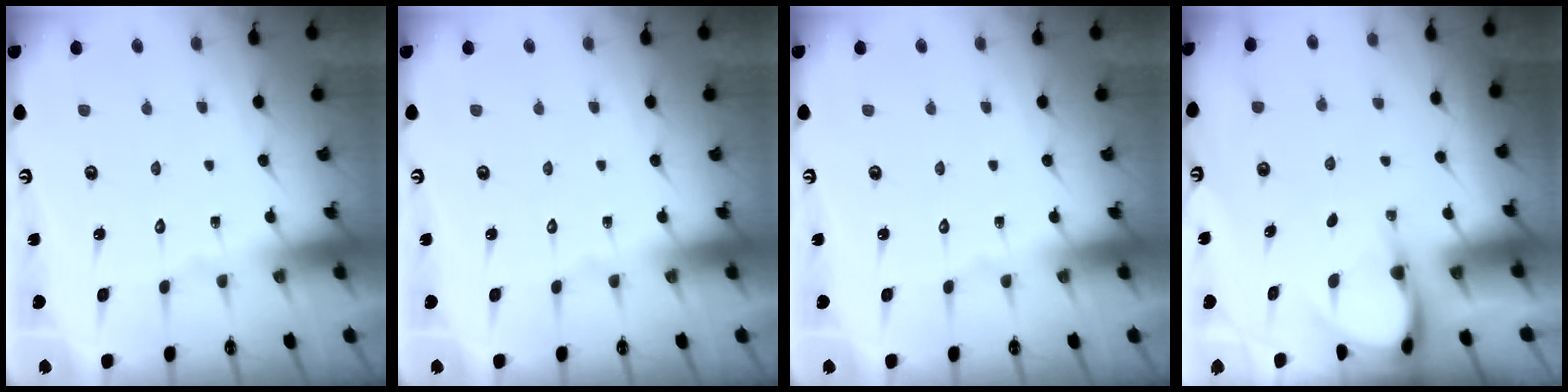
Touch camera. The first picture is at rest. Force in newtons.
{"total": 0.0}
{"total": 0.0}
{"total": 3.8, "press": 3.8, "slide": 0.4}